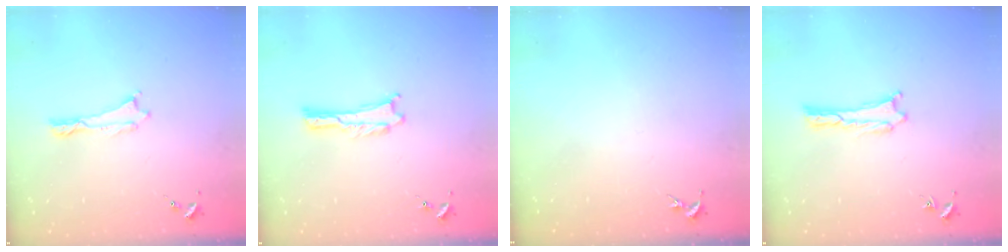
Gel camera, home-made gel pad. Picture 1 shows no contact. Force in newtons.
{"total": 0.0}
{"total": 0.0}
{"total": 0.0}